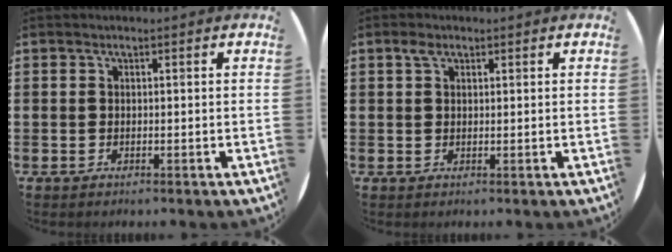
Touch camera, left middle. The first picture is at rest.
{"total": 1.5, "force": [0.9, 0.9, 0.8], "torque": [-0.010, 0.003, 0.015]}